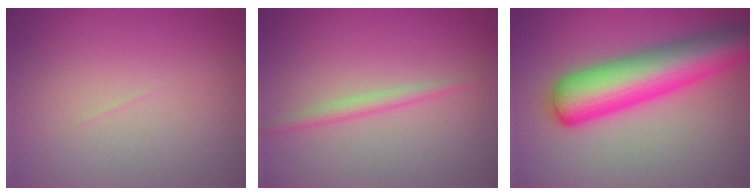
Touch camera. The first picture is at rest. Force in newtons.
{"total": 1.5, "press": 1.5, "slide": 0.1}
{"total": 9.4, "press": 9.4, "slide": 0.4}